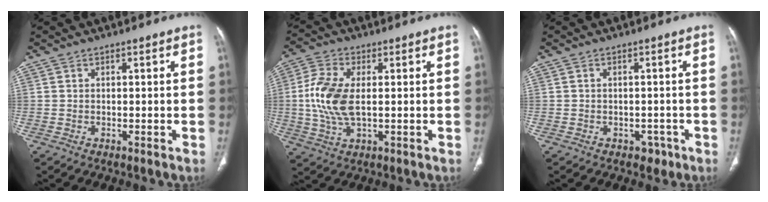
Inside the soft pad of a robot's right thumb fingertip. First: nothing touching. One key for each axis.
{"total": 10.5, "fx": 0.3, "fy": 5.3, "fz": 9.1, "tx": -0.210, "ty": 0.002, "tz": 0.007}
{"total": 2.4, "fx": -1.3, "fy": 1.9, "fz": 0.8, "tx": 0.004, "ty": 0.007, "tz": -0.011}